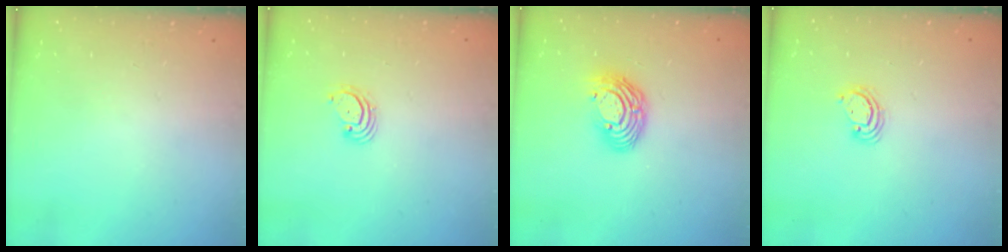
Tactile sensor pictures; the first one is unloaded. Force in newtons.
{"total": 3.0, "press": 3.0, "slide": 0.3}
{"total": 10.9, "press": 10.9, "slide": 0.8}
{"total": 3.4, "press": 3.4, "slide": 0.4}